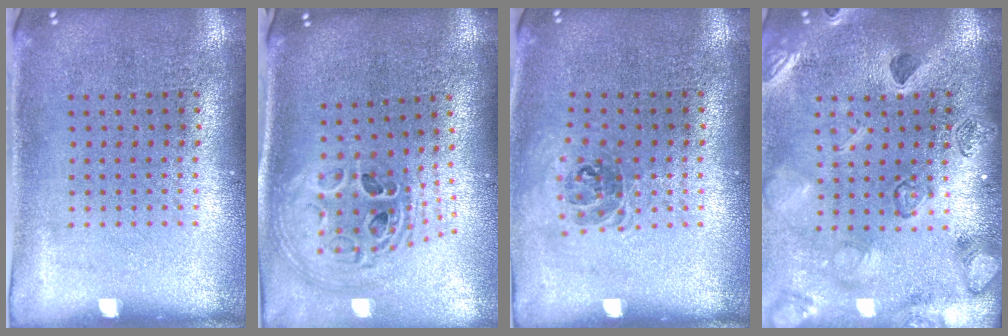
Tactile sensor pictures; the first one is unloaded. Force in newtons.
{"total": 1.8, "press": 1.6, "slide": 1.0}
{"total": 1.0, "press": 0.8, "slide": 0.5}
{"total": 2.3, "press": 2.3, "slide": 0.3}